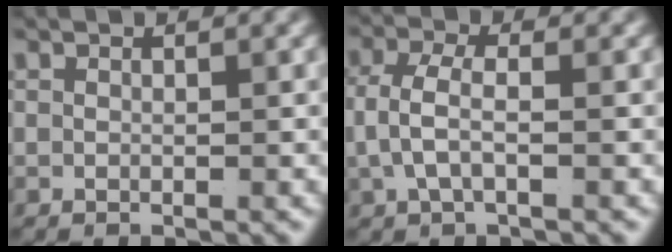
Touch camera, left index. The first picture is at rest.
{"total": 3.6, "force": [-0.3, 2.0, 3.0], "torque": [-0.072, -0.011, 0.001]}